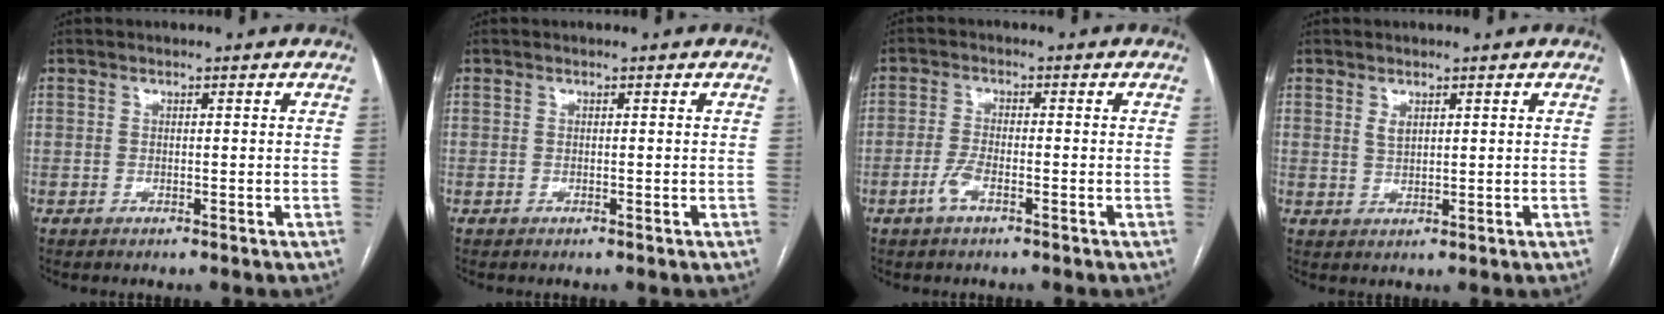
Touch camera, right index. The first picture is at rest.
{"total": 0.0}
{"total": 3.0, "force": [-1.7, 0.7, 2.4], "torque": [-0.056, -0.001, -0.035]}
{"total": 1.6, "force": [1.0, 0.8, 1.0], "torque": [-0.021, -0.001, 0.024]}